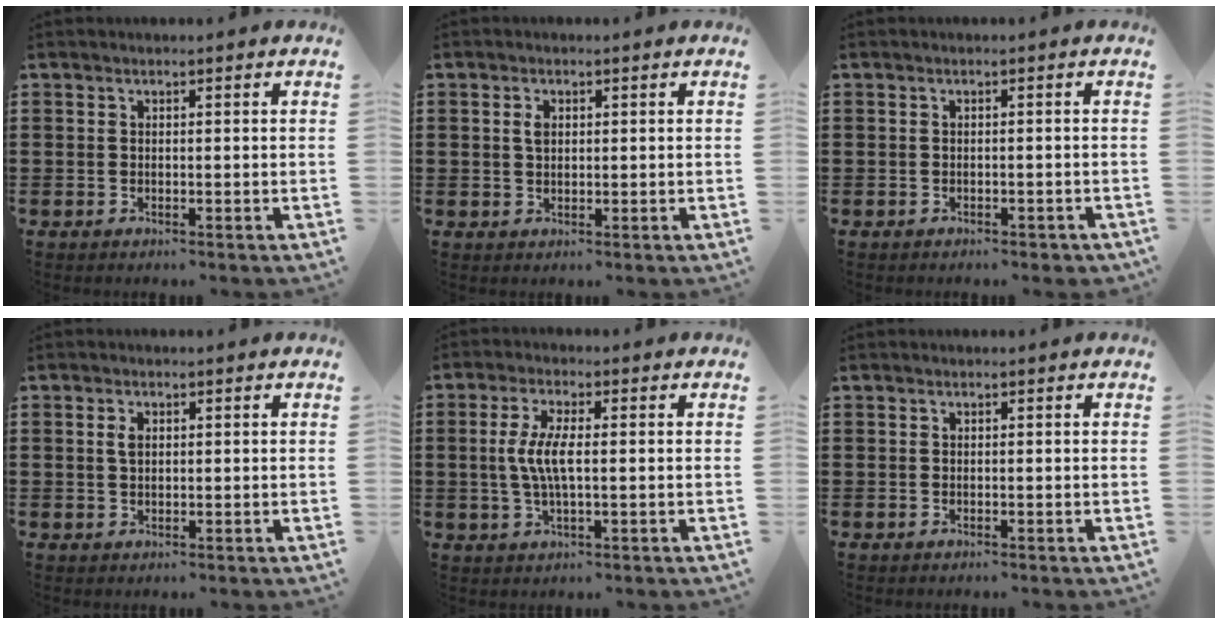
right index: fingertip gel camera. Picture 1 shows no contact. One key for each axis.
{"total": 1.8, "fx": 0.5, "fy": 1.0, "fz": 1.4, "tx": -0.031, "ty": 0.006, "tz": 0.009}
{"total": 0.7, "fx": -0.6, "fy": 0.2, "fz": 0.2, "tx": -0.008, "ty": -0.005, "tz": -0.011}
{"total": 1.9, "fx": 0.5, "fy": 1.0, "fz": 1.5, "tx": -0.033, "ty": 0.005, "tz": 0.009}
{"total": 5.4, "fx": -0.1, "fy": 1.5, "fz": 5.2, "tx": -0.116, "ty": -0.008, "tz": -0.011}
{"total": 0.0}